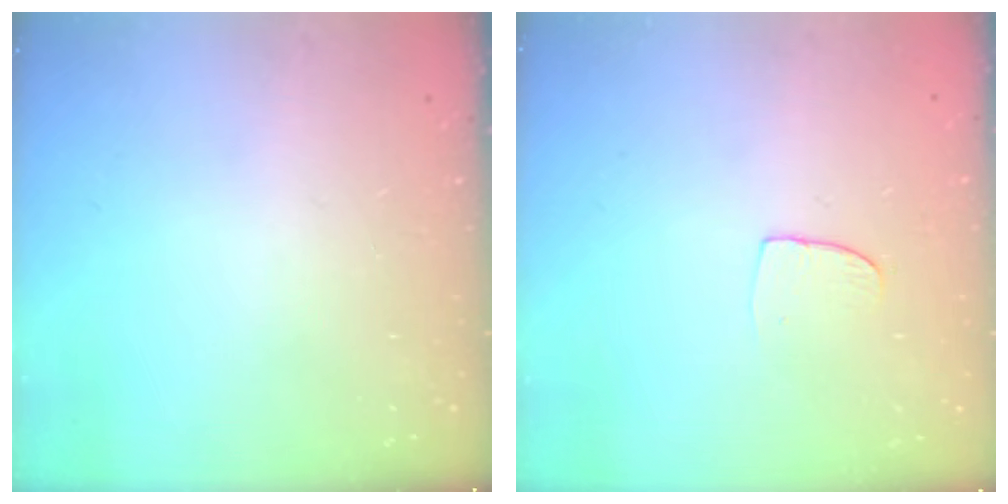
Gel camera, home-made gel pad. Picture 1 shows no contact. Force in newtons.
{"total": 6.0, "press": 6.0, "slide": 0.4}